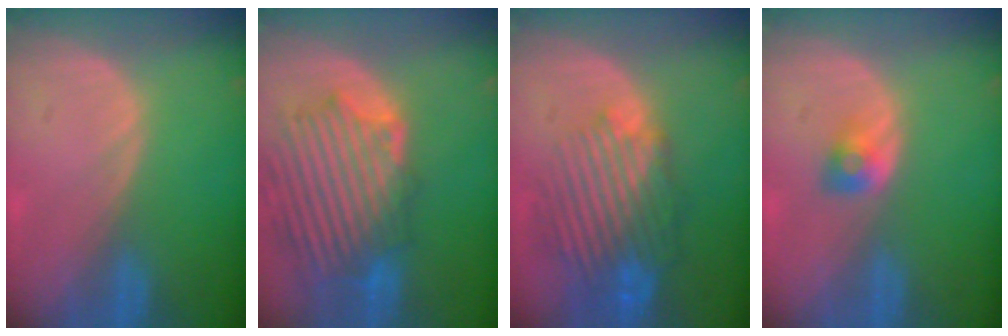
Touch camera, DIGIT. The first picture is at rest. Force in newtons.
{"total": 11.4, "press": 10.8, "slide": 3.5}
{"total": 10.4, "press": 9.3, "slide": 4.6}
{"total": 2.5, "press": 2.3, "slide": 0.9}